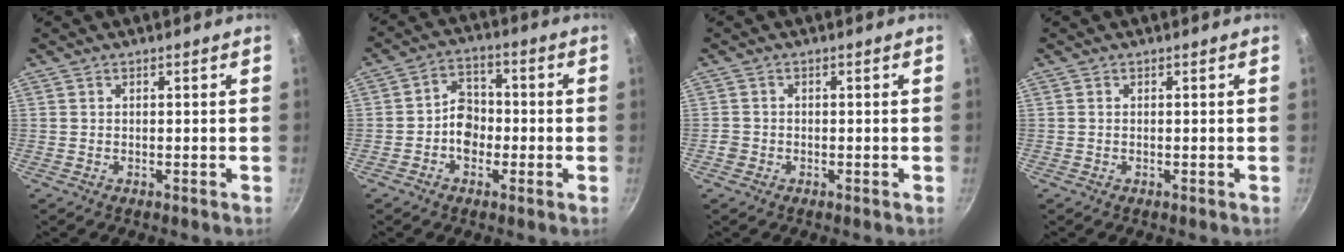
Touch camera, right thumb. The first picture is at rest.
{"total": 6.4, "force": [-1.4, 5.0, 3.7], "torque": [-0.026, 0.025, -0.033]}
{"total": 1.6, "force": [-0.7, 1.4, 0.4], "torque": [-0.002, 0.007, -0.009]}
{"total": 0.0}